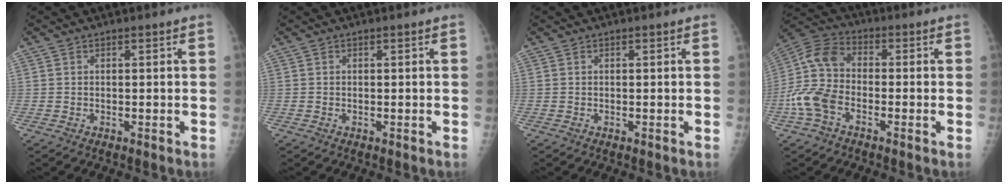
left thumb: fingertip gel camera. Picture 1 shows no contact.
{"total": 0.0}
{"total": 0.0}
{"total": 10.9, "force": [-3.6, 6.9, 7.6], "torque": [-0.166, 0.030, -0.081]}